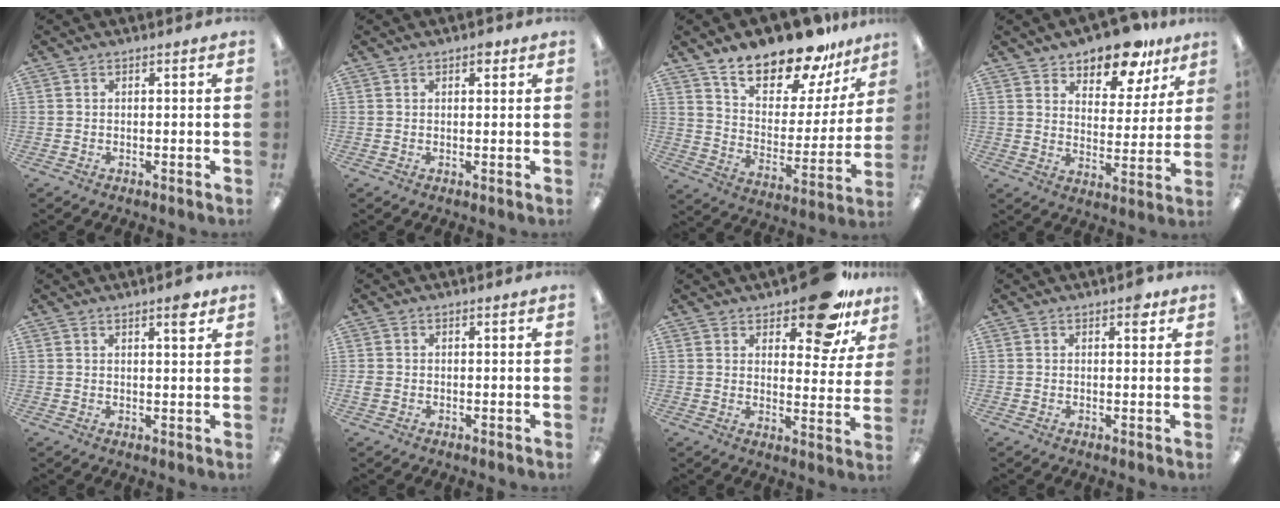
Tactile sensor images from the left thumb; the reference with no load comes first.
{"total": 1.9, "force": [1.2, 1.0, 1.1], "torque": [-0.007, -0.002, 0.017]}
{"total": 18.9, "force": [16.2, 6.4, 7.3], "torque": [-0.122, -0.122, 0.282]}
{"total": 13.2, "force": [11.0, 5.4, 4.8], "torque": [-0.072, -0.076, 0.198]}
{"total": 3.6, "force": [2.5, 0.7, 2.5], "torque": [-0.031, -0.009, 0.038]}
{"total": 1.4, "force": [-0.4, 1.2, 0.8], "torque": [-0.012, 0.004, -0.007]}
{"total": 14.4, "force": [10.4, 5.6, 8.2], "torque": [-0.107, -0.058, 0.175]}
{"total": 2.8, "force": [1.5, 1.4, 1.9], "torque": [-0.015, -0.003, 0.020]}